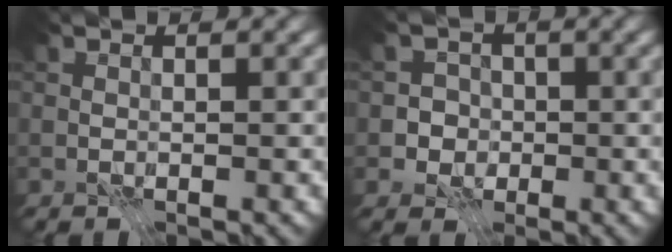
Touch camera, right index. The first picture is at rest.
{"total": 2.6, "force": [-0.8, 2.4, 0.6], "torque": [0.014, 0.006, -0.032]}